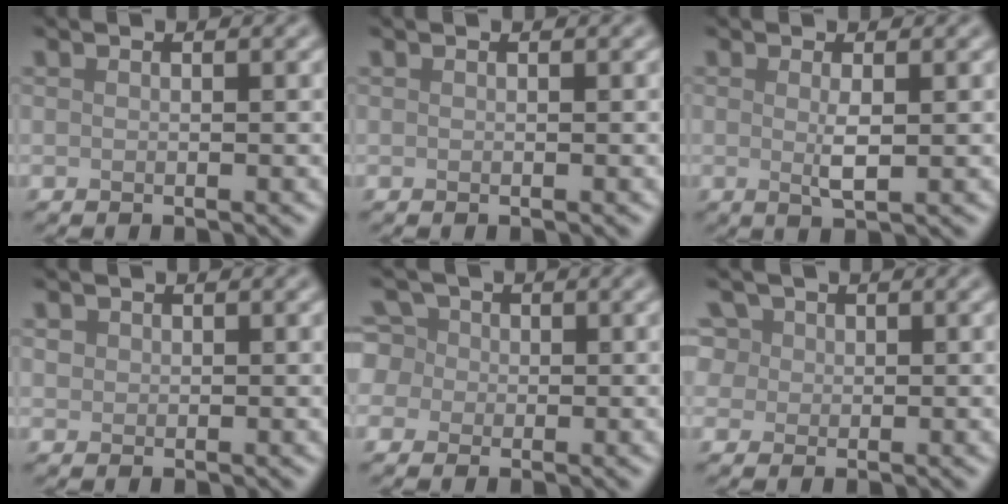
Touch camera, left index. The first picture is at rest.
{"total": 0.0}
{"total": 1.8, "force": [0.2, 0.3, 1.7], "torque": [-0.033, -0.002, 0.003]}
{"total": 0.8, "force": [0.4, 0.7, 0.1], "torque": [0.000, -0.001, 0.006]}
{"total": 5.1, "force": [0.9, 4.6, 2.0], "torque": [-0.034, 0.039, -0.025]}
{"total": 5.7, "force": [2.7, 4.3, 2.5], "torque": [-0.056, 0.022, 0.025]}